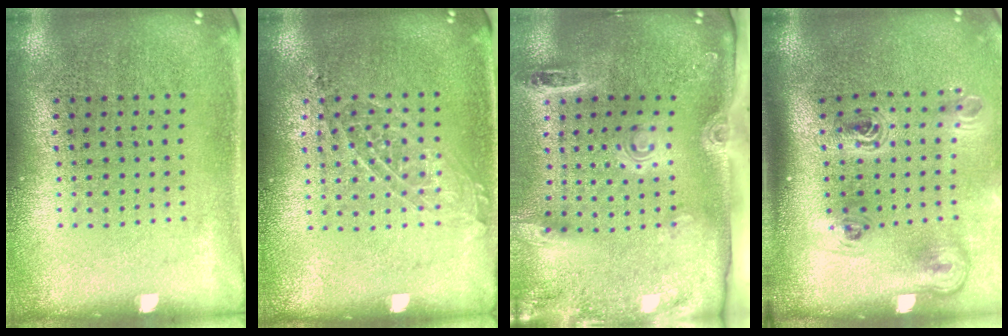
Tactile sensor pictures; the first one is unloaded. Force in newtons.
{"total": 1.2, "press": 1.1, "slide": 0.5}
{"total": 2.9, "press": 2.0, "slide": 2.1}
{"total": 2.3, "press": 1.4, "slide": 1.8}